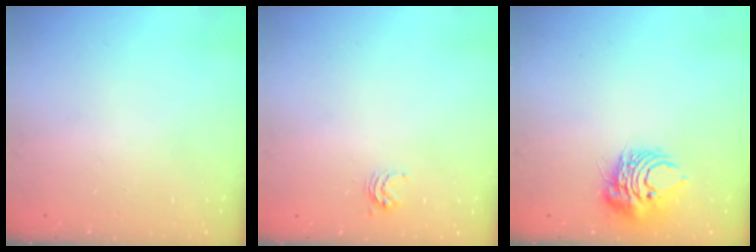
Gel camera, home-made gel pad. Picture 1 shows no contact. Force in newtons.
{"total": 3.5, "press": 3.5, "slide": 0.4}
{"total": 8.8, "press": 8.8, "slide": 0.9}